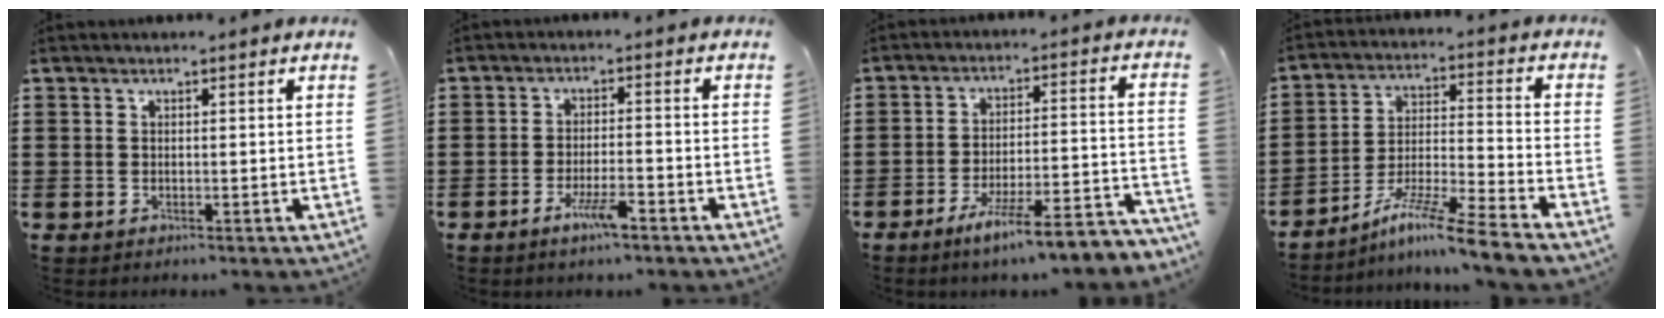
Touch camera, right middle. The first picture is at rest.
{"total": 4.5, "force": [-2.8, 0.9, 3.4], "torque": [-0.067, -0.002, -0.052]}
{"total": 8.3, "force": [-6.8, -0.1, 4.8], "torque": [-0.078, -0.005, -0.126]}
{"total": 9.8, "force": [-8.1, -0.8, 5.3], "torque": [-0.099, -0.005, -0.160]}